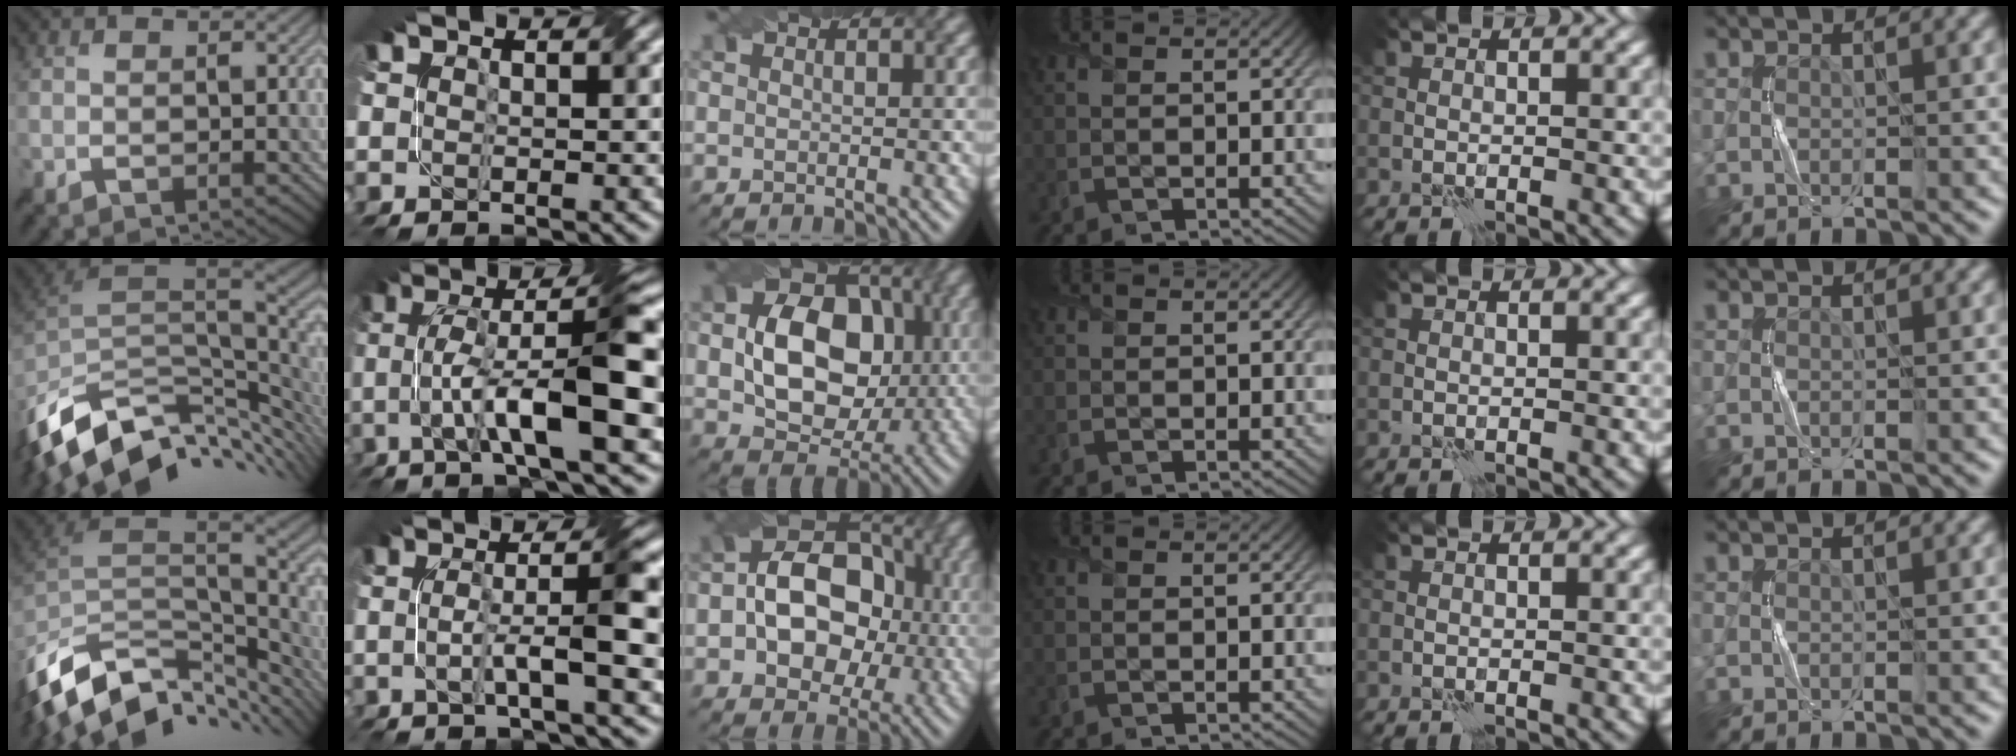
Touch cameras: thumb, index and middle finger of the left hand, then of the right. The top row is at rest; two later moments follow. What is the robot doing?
{"motion": "twist", "object": "screw"}